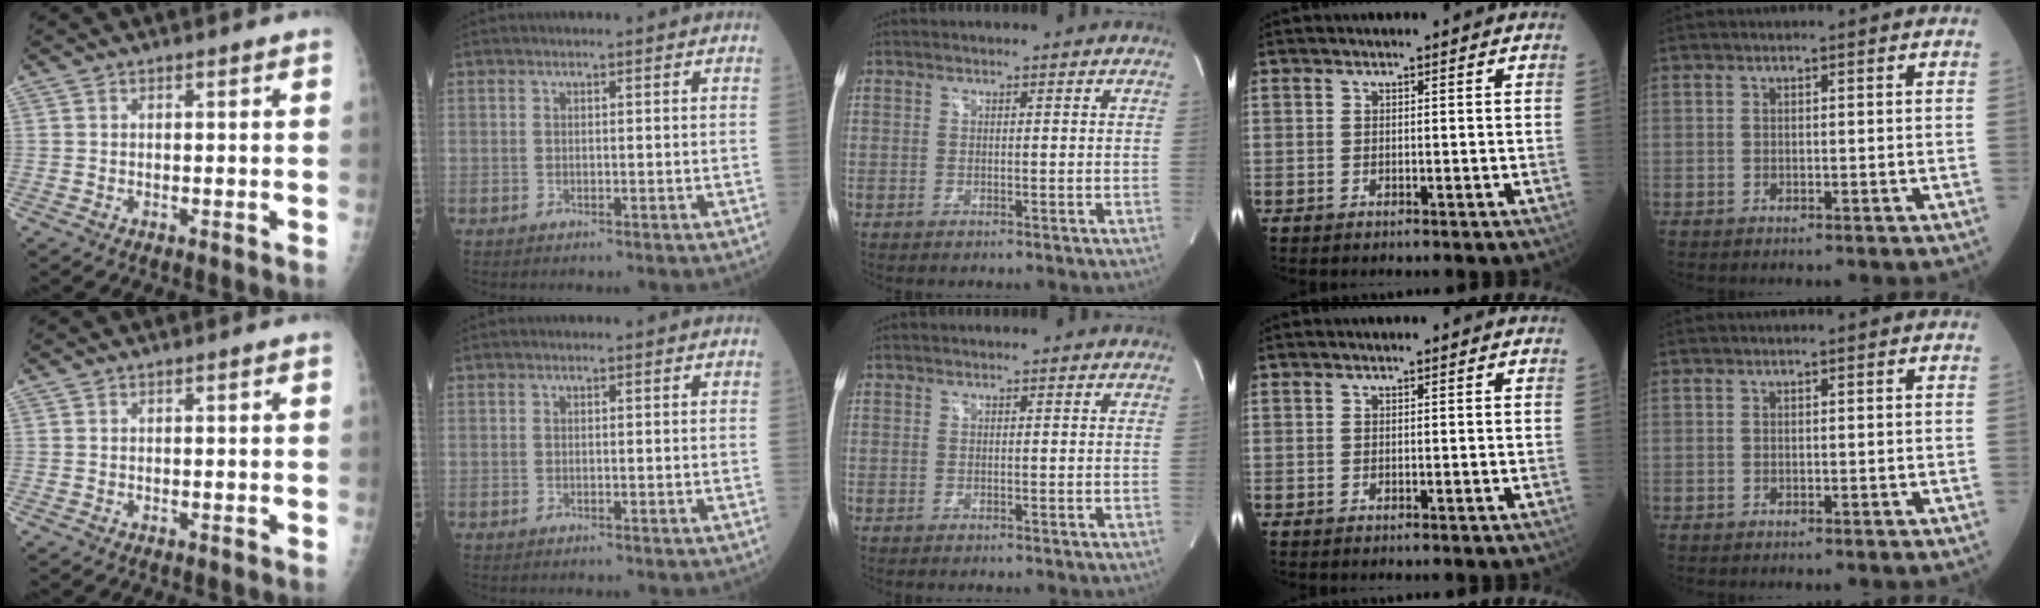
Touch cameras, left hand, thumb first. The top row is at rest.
{}